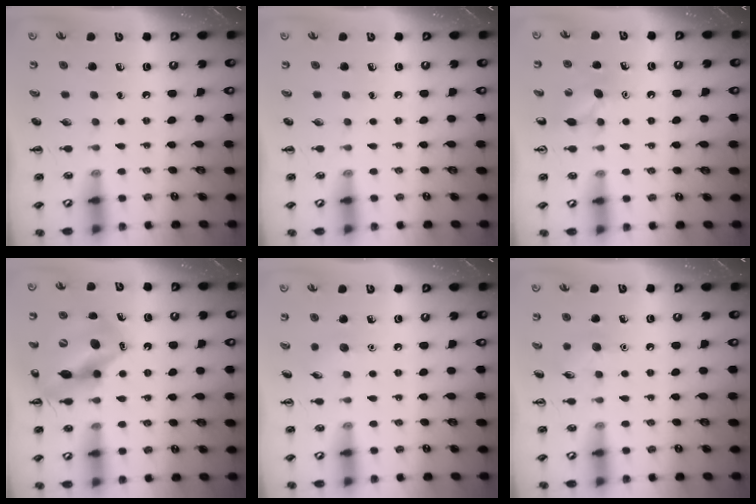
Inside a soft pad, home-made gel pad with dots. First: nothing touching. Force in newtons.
{"total": 0.0}
{"total": 7.5, "press": 7.3, "slide": 2.0}
{"total": 14.3, "press": 13.8, "slide": 3.7}
{"total": 5.0, "press": 4.9, "slide": 1.4}
{"total": 5.8, "press": 5.8, "slide": 0.8}